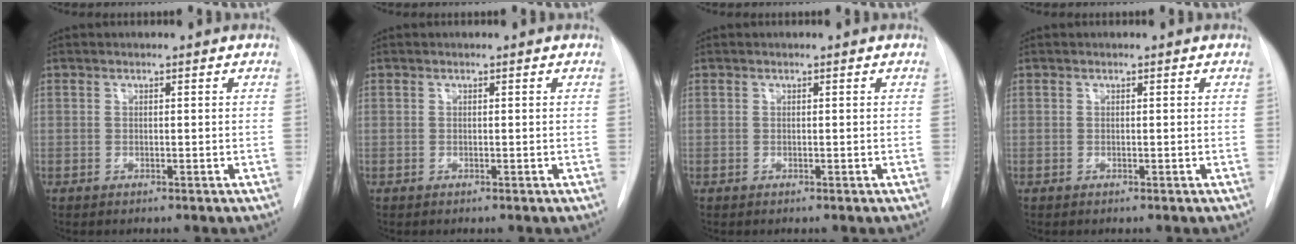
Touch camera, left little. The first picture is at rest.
{"total": 0.0}
{"total": 0.0}
{"total": 0.0}